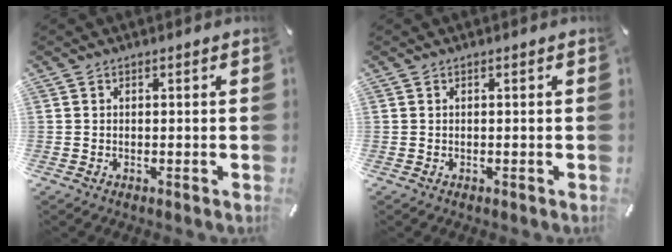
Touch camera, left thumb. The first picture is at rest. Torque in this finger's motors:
{"motor_torque": [-0.19, -0.19, 0.03, -0.03, 0.00]}